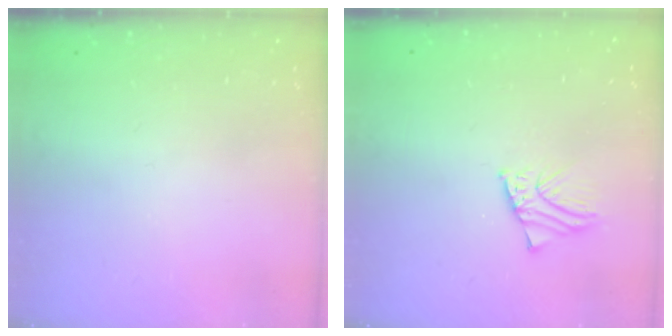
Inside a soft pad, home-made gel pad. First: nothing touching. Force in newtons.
{"total": 2.4, "press": 2.4, "slide": 0.2}